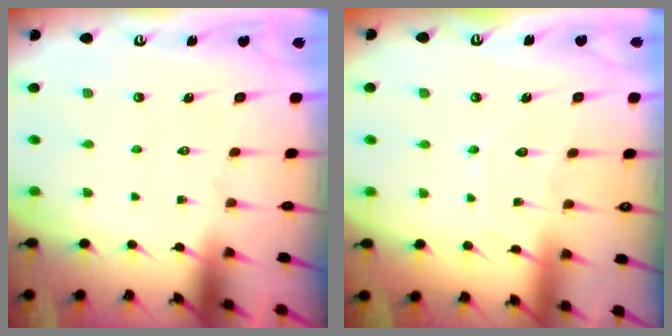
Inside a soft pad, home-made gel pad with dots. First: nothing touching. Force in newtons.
{"total": 6.2, "press": 6.1, "slide": 0.7}